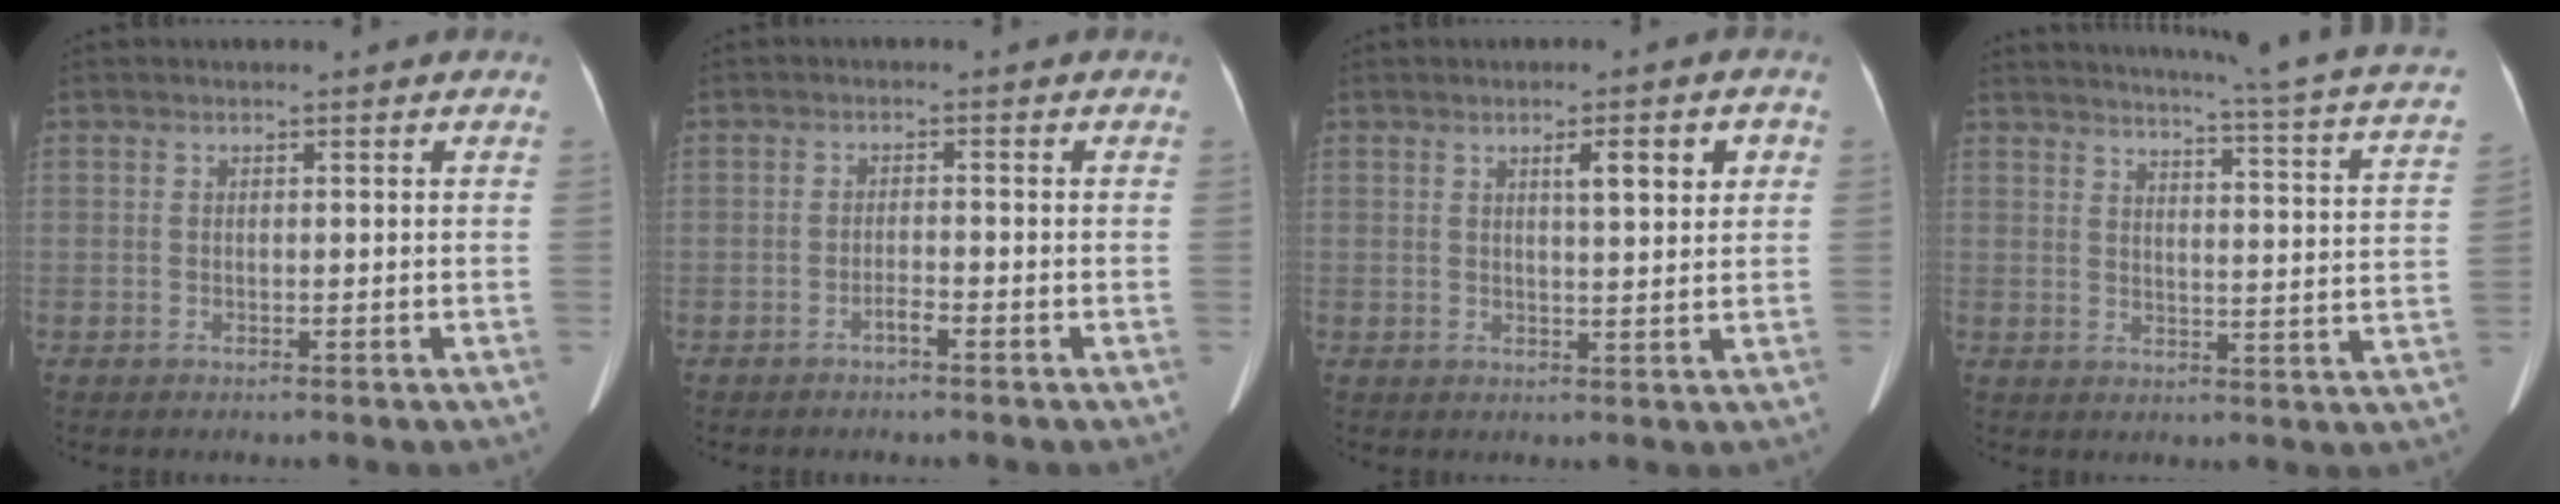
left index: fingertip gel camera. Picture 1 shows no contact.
{"total": 1.4, "force": [-1.1, 0.0, 0.9], "torque": [-0.016, 0.002, -0.022]}
{"total": 4.8, "force": [1.8, 0.7, 4.4], "torque": [-0.065, 0.008, 0.029]}
{"total": 21.8, "force": [18.8, -0.5, 10.9], "torque": [-0.155, -0.056, 0.216]}